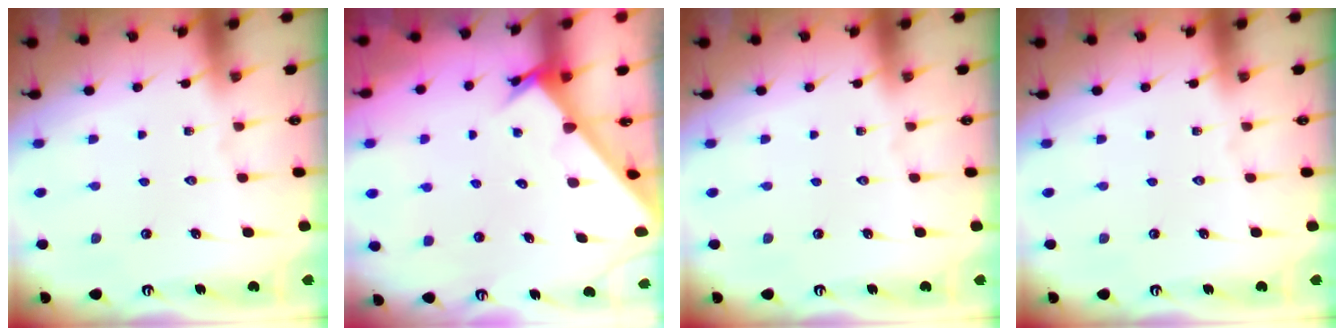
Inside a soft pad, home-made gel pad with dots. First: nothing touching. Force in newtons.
{"total": 2.9, "press": 2.9, "slide": 0.1}
{"total": 0.0}
{"total": 0.0}